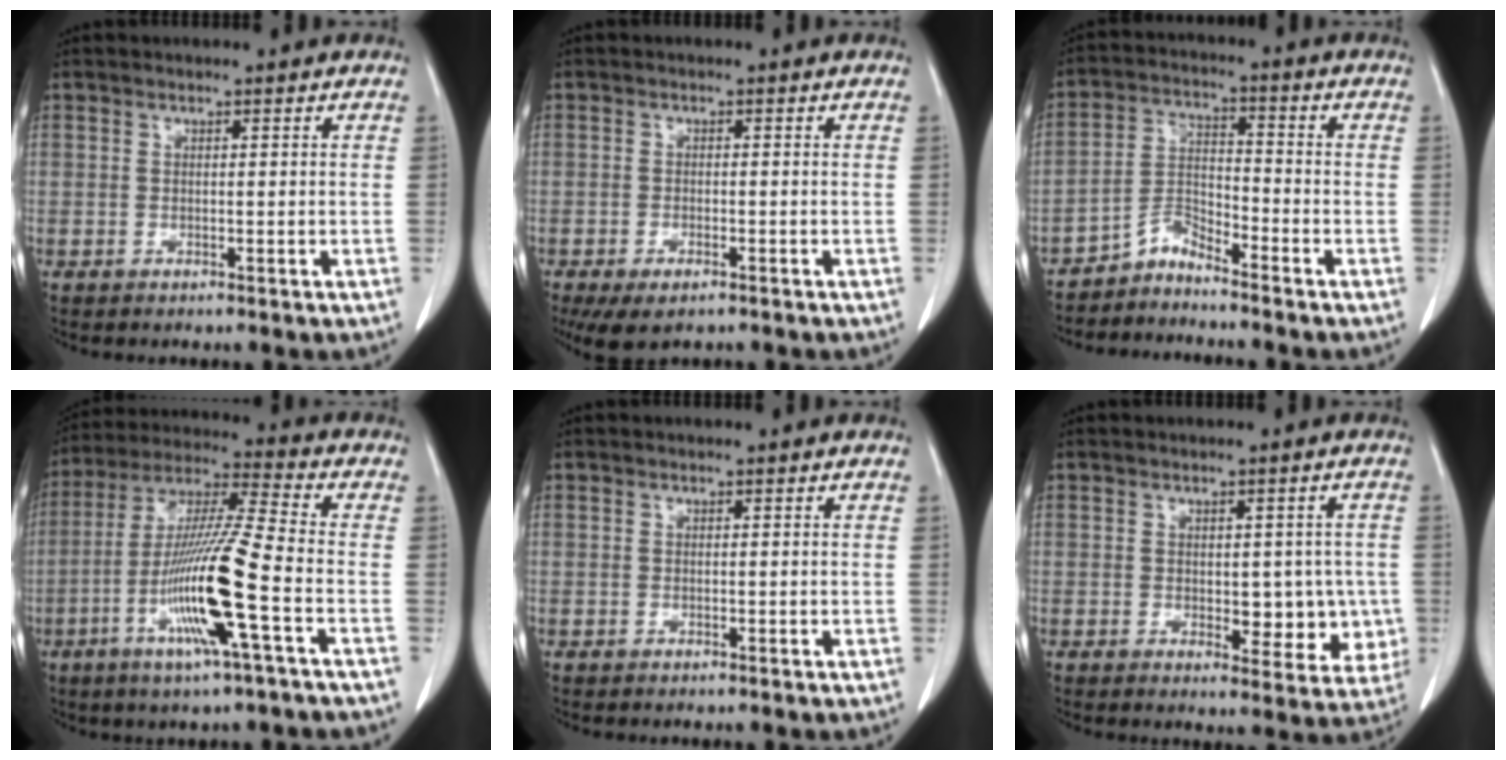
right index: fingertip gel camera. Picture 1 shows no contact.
{"total": 5.3, "force": [-3.6, 2.0, 3.3], "torque": [-0.054, -0.010, -0.056]}
{"total": 4.1, "force": [-4.0, 0.8, 0.7], "torque": [-0.010, 0.000, -0.078]}
{"total": 15.1, "force": [-4.9, -0.4, 14.3], "torque": [-0.286, -0.010, -0.096]}
{"total": 0.0}
{"total": 7.7, "force": [-0.6, 4.3, 6.3], "torque": [-0.055, 0.007, 0.006]}